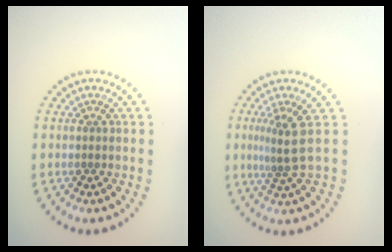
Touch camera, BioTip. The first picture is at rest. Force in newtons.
{"total": 2.8, "press": 1.8, "slide": 2.1}